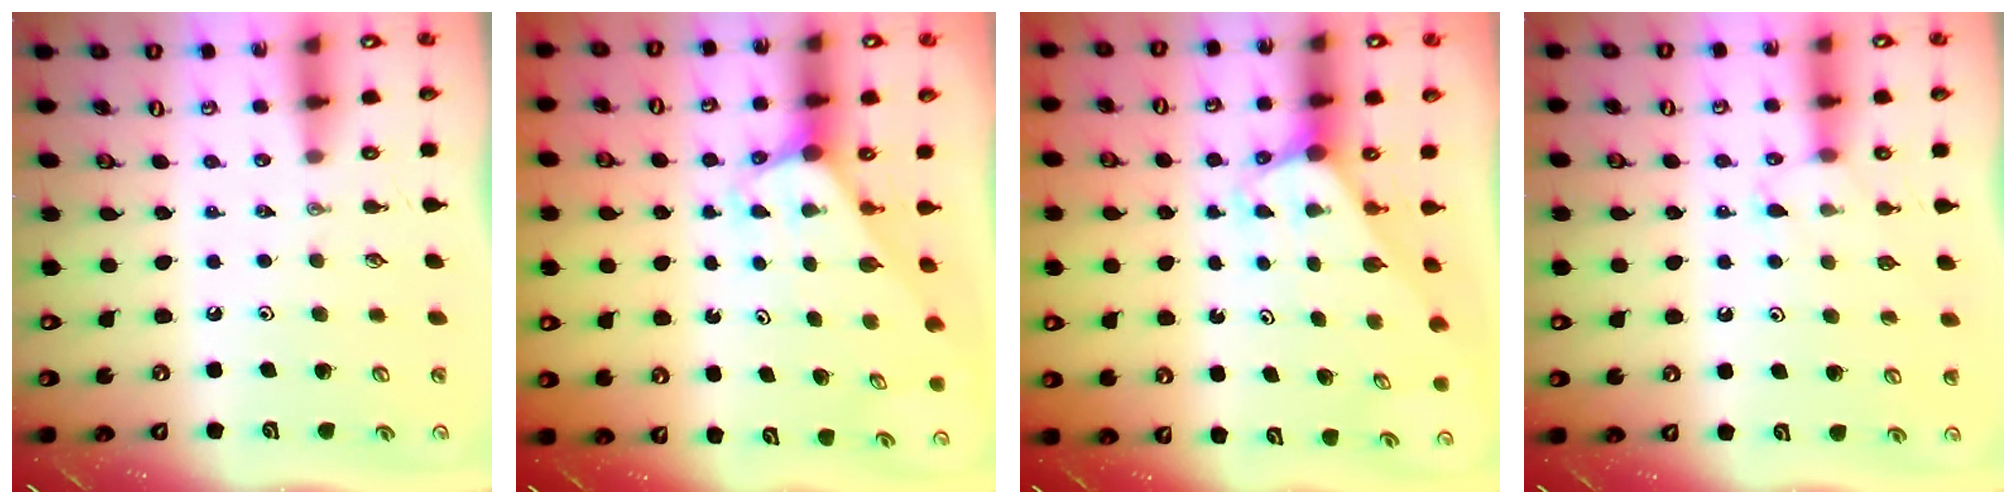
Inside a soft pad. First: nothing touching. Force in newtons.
{"total": 2.9, "press": 2.9, "slide": 0.0}
{"total": 2.9, "press": 2.9, "slide": 0.0}
{"total": 7.0, "press": 7.0, "slide": 0.6}